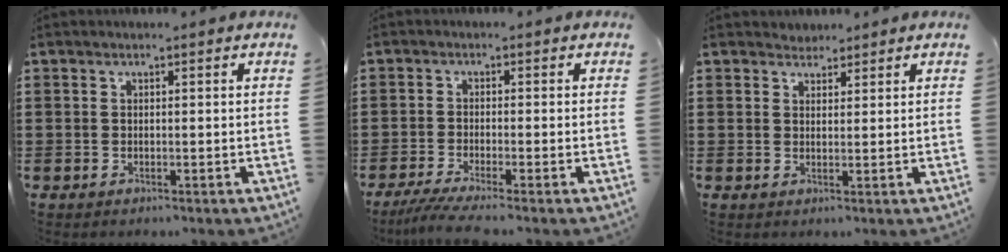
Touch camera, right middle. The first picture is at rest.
{"total": 3.1, "force": [-2.5, -0.2, 1.8], "torque": [-0.044, -0.015, -0.051]}
{"total": 1.7, "force": [1.6, 0.6, -0.5], "torque": [0.003, 0.004, 0.032]}